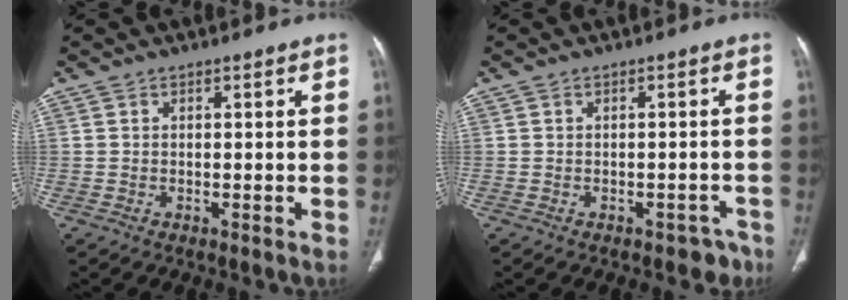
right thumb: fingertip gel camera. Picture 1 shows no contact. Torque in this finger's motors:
{"motor_torque": [0.40, -0.20, 0.32, -0.66, 0.05]}